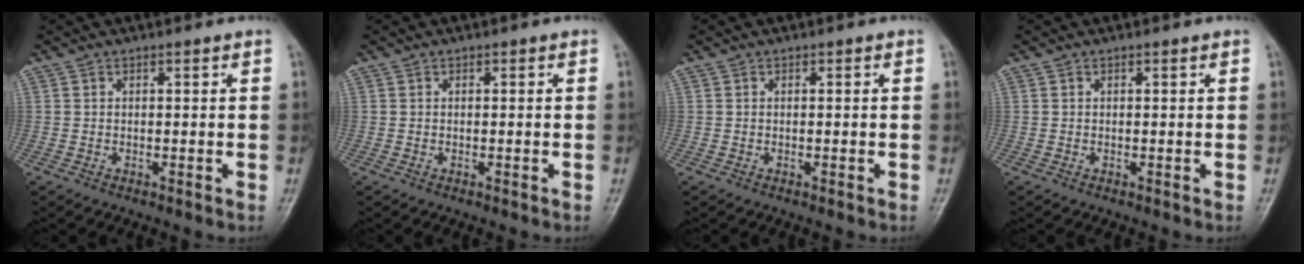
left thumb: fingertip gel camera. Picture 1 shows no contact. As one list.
[{"total": 0.0}, {"total": 0.0}, {"total": 0.0}]